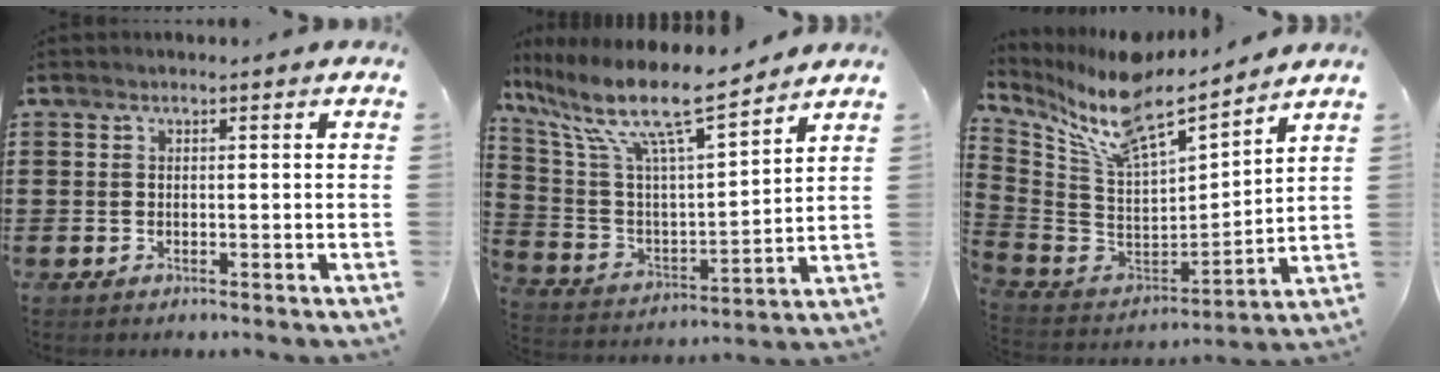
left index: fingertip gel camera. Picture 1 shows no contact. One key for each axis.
{"total": 12.1, "fx": 9.1, "fy": 1.6, "fz": 7.8, "tx": -0.184, "ty": -0.058, "tz": 0.152}
{"total": 10.6, "fx": 8.8, "fy": 2.5, "fz": 5.5, "tx": -0.149, "ty": -0.059, "tz": 0.150}